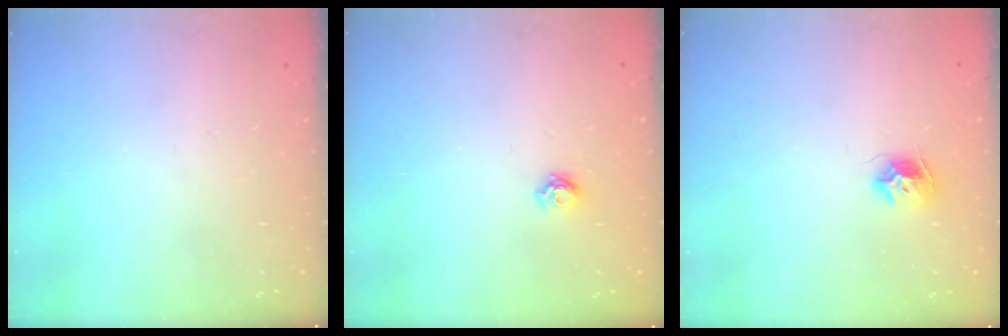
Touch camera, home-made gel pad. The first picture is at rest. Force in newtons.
{"total": 4.9, "press": 4.8, "slide": 0.6}
{"total": 8.0, "press": 7.9, "slide": 0.5}